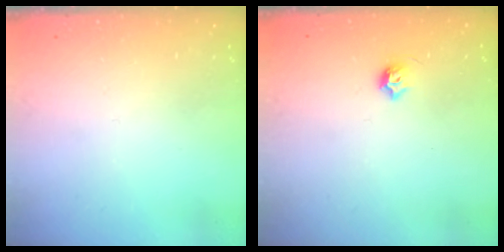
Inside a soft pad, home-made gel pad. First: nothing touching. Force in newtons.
{"total": 5.5, "press": 5.4, "slide": 0.9}